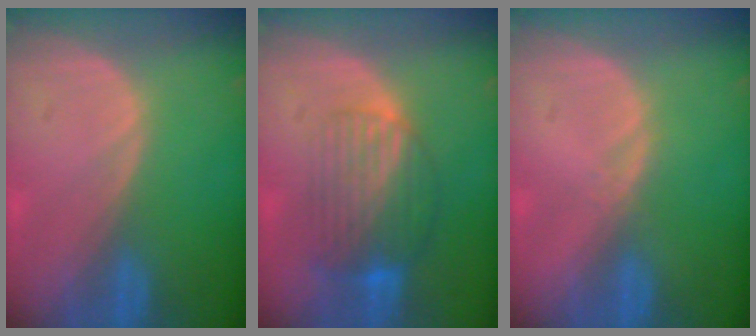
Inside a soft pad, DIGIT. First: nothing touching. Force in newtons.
{"total": 8.3, "press": 7.2, "slide": 4.3}
{"total": 0.8, "press": 0.6, "slide": 0.5}